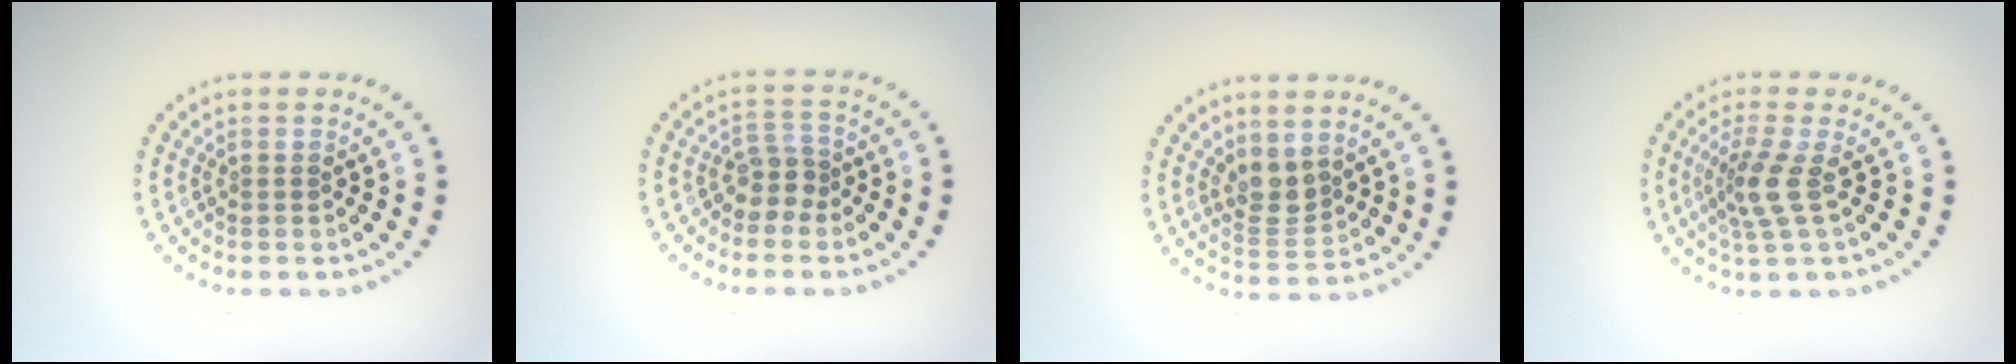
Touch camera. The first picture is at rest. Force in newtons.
{"total": 2.2, "press": 1.7, "slide": 1.4}
{"total": 2.7, "press": 2.2, "slide": 1.5}
{"total": 2.9, "press": 2.1, "slide": 2.0}